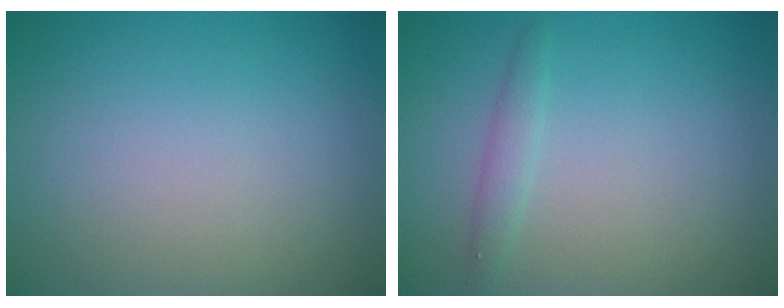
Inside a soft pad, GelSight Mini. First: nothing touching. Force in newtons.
{"total": 1.3, "press": 1.3, "slide": 0.1}